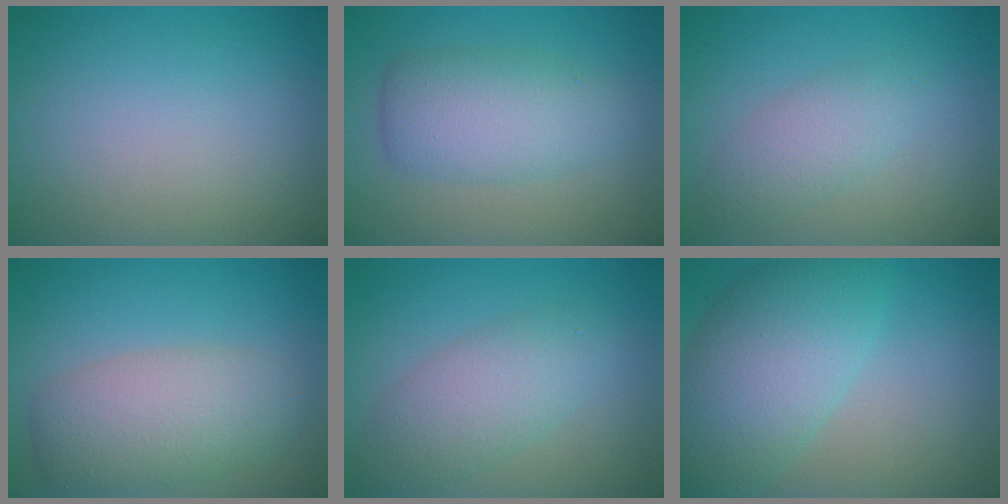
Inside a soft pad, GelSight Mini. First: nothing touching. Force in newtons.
{"total": 5.0, "press": 5.0, "slide": 0.1}
{"total": 2.7, "press": 2.7, "slide": 0.0}
{"total": 5.7, "press": 5.6, "slide": 0.3}
{"total": 4.2, "press": 4.2, "slide": 0.2}
{"total": 8.0, "press": 8.0, "slide": 0.2}